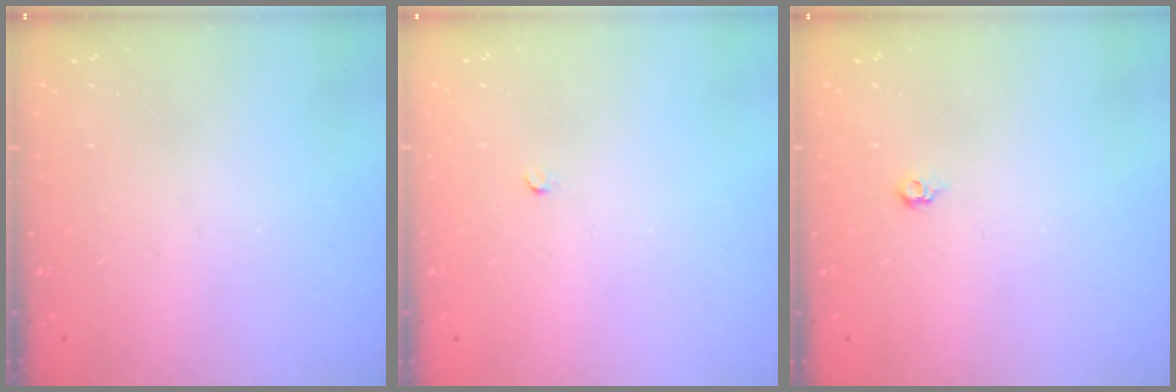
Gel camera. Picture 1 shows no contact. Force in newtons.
{"total": 2.0, "press": 2.0, "slide": 0.3}
{"total": 3.9, "press": 3.8, "slide": 0.8}